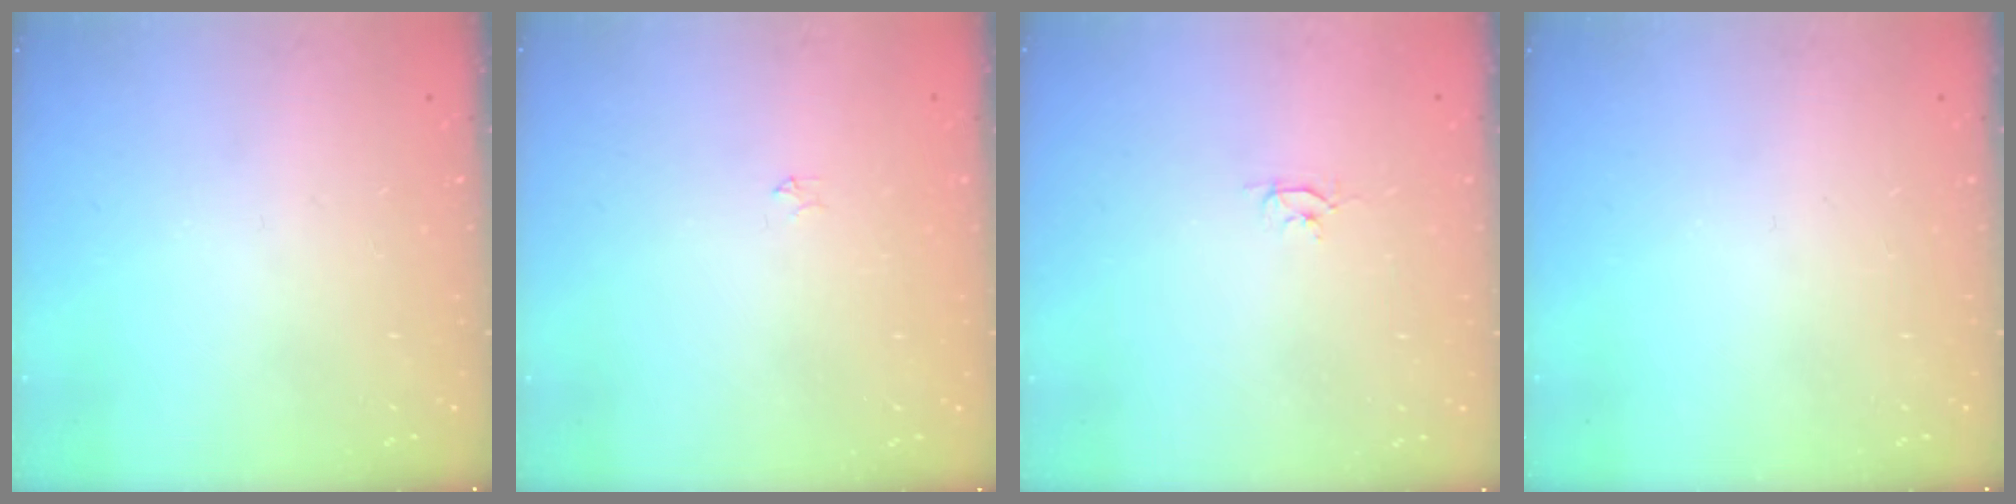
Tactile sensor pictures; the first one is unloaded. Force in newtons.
{"total": 2.2, "press": 2.2, "slide": 0.3}
{"total": 2.6, "press": 2.6, "slide": 0.3}
{"total": 0.0}